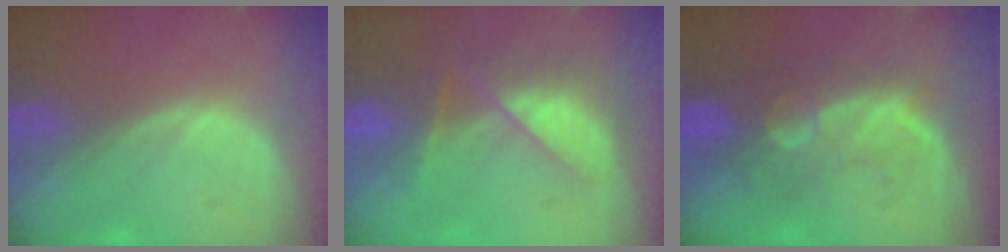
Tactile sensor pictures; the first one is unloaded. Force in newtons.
{"total": 8.1, "press": 7.1, "slide": 4.0}
{"total": 9.6, "press": 8.5, "slide": 4.6}